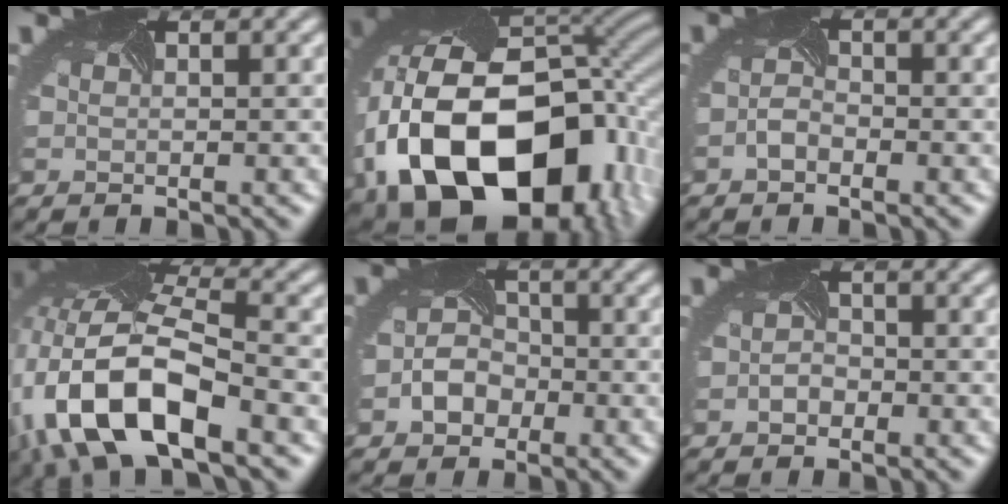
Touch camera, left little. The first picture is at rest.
{"total": 19.6, "force": [-5.1, 13.7, 13.1], "torque": [-0.277, -0.046, -0.050]}
{"total": 1.3, "force": [-1.2, 0.1, 0.2], "torque": [-0.019, -0.003, -0.020]}
{"total": 13.7, "force": [-5.6, 6.1, 10.9], "torque": [-0.243, -0.013, -0.102]}
{"total": 2.5, "force": [-1.6, 1.8, 0.8], "torque": [-0.025, -0.005, -0.024]}
{"total": 0.9, "force": [-0.9, 0.3, -0.1], "torque": [-0.013, -0.006, -0.011]}